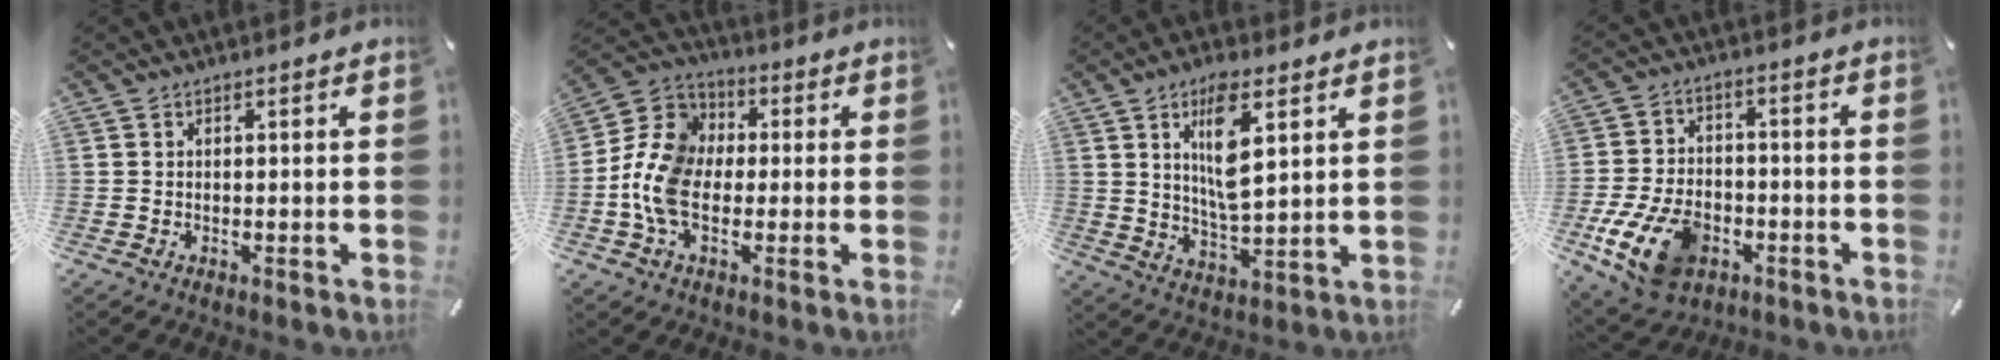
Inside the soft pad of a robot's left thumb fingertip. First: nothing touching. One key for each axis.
{"total": 11.8, "fx": -2.3, "fy": 8.8, "fz": 7.4, "tx": -0.180, "ty": 0.018, "tz": -0.045}
{"total": 10.7, "fx": 4.7, "fy": 3.3, "fz": 9.0, "tx": -0.167, "ty": -0.013, "tz": 0.077}
{"total": 14.1, "fx": -5.9, "fy": 9.3, "fz": 8.9, "tx": -0.167, "ty": 0.025, "tz": -0.101}